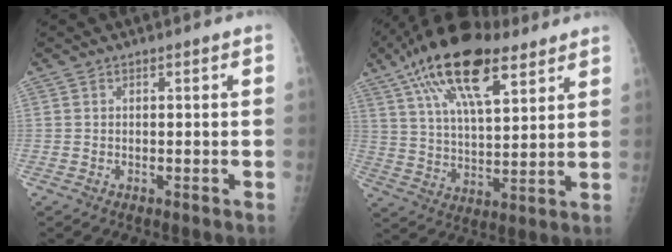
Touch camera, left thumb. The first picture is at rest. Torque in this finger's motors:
{"motor_torque": [0.93, 0.49, 1.71, -1.07, 0.43]}